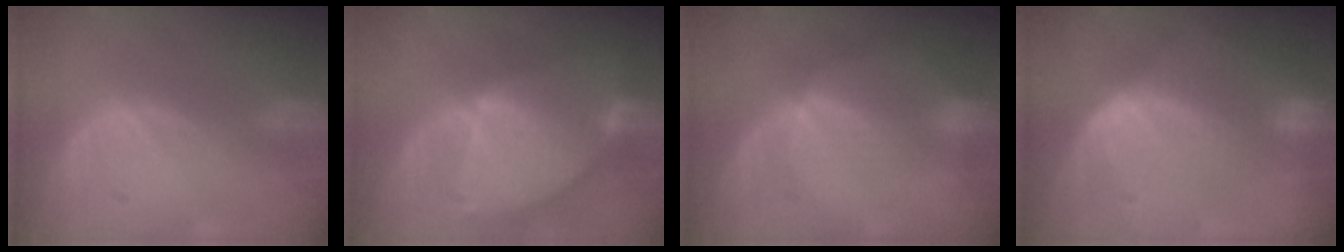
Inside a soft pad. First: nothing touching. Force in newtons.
{"total": 9.4, "press": 8.1, "slide": 4.8}
{"total": 4.2, "press": 4.0, "slide": 1.1}
{"total": 6.8, "press": 6.7, "slide": 1.4}